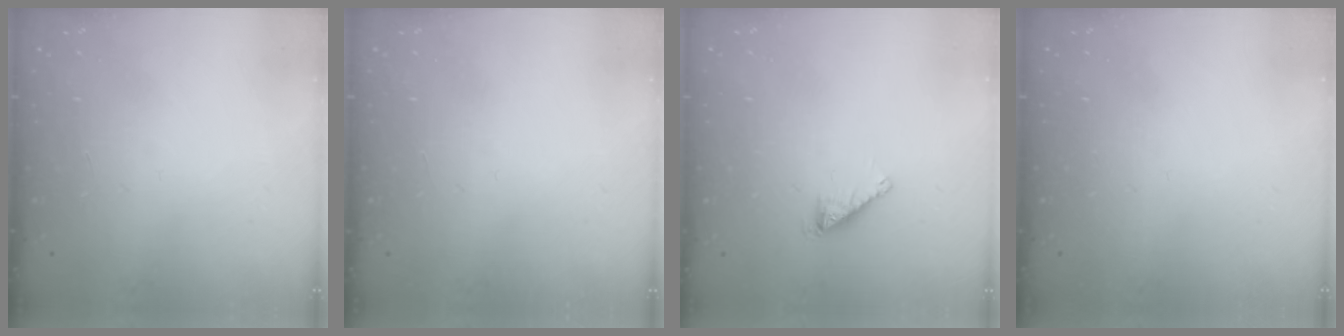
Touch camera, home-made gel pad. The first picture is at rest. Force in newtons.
{"total": 0.0}
{"total": 2.1, "press": 2.1, "slide": 0.1}
{"total": 0.0}